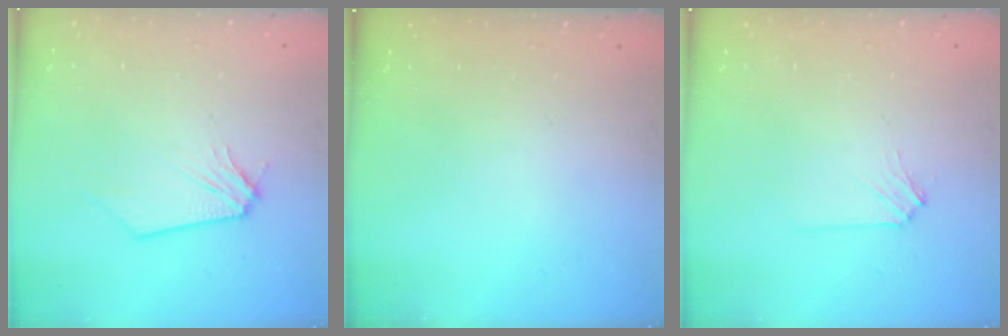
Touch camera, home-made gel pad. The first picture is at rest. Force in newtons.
{"total": 0.0}
{"total": 2.4, "press": 2.4, "slide": 0.5}